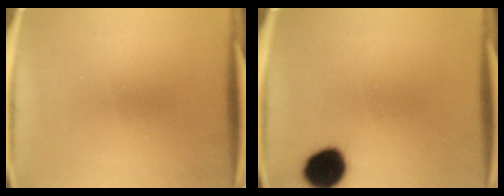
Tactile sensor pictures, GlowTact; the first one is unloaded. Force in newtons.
{"total": 10.3}